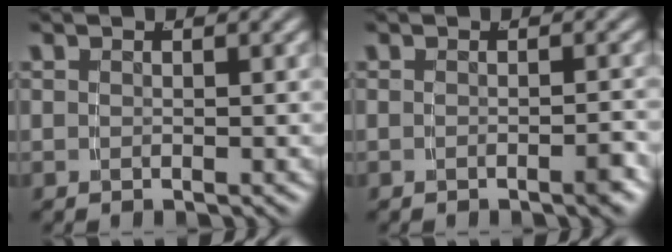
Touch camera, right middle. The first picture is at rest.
{"total": 1.3, "force": [-0.9, 0.0, 0.9], "torque": [-0.011, 0.009, -0.021]}